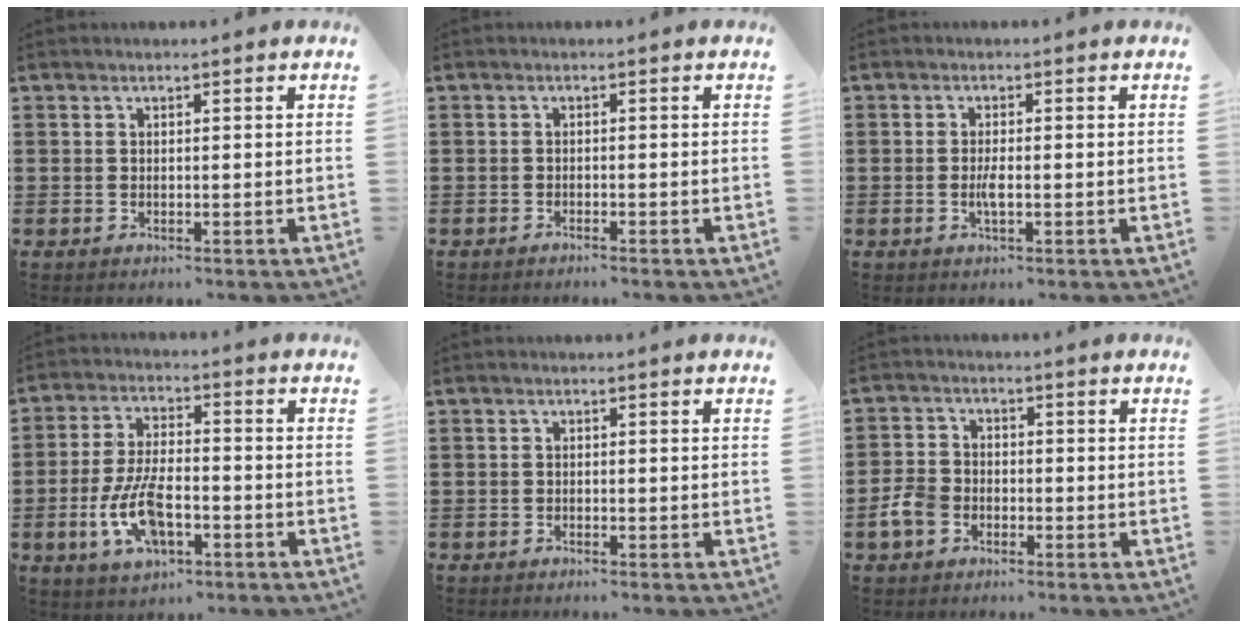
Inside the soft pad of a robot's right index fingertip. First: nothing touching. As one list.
[{"total": 0.8, "force": [-0.7, -0.2, 0.2], "torque": [-0.006, -0.003, -0.014]}, {"total": 2.3, "force": [-0.5, 0.6, 2.2], "torque": [-0.046, -0.003, -0.011]}, {"total": 9.4, "force": [-3.4, 4.2, 7.7], "torque": [-0.180, -0.008, -0.066]}, {"total": 0.6, "force": [-0.6, 0.0, 0.1], "torque": [-0.003, -0.003, -0.011]}, {"total": 4.1, "force": [-2.0, 2.9, 2.1], "torque": [-0.069, -0.002, -0.046]}]